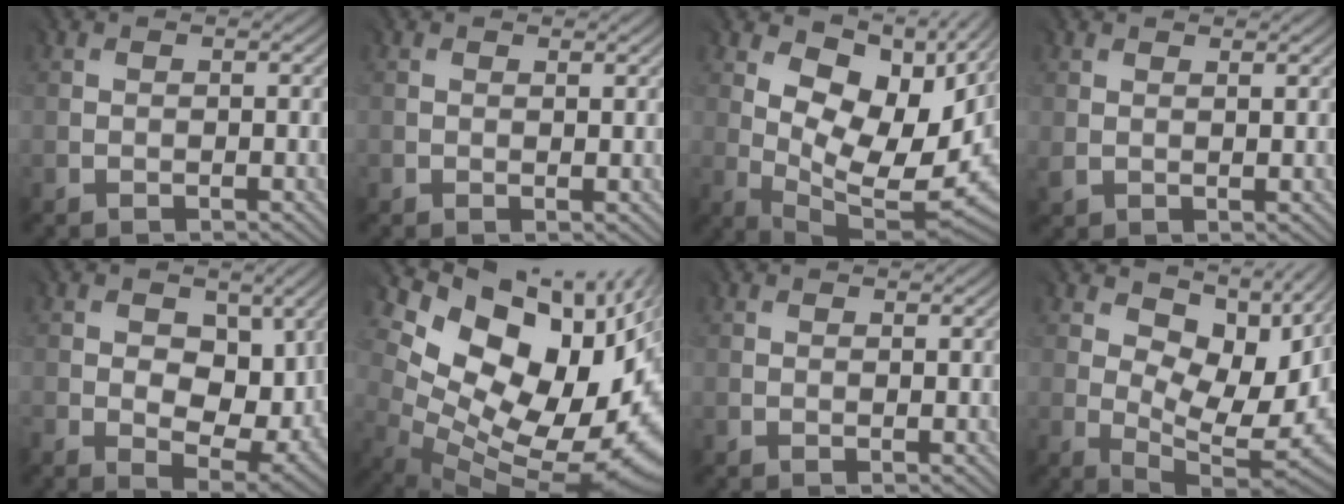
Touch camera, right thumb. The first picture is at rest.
{"total": 0.8, "force": [0.6, 0.4, 0.4], "torque": [-0.009, -0.003, 0.013]}
{"total": 15.4, "force": [4.6, 8.0, 12.3], "torque": [-0.201, 0.003, 0.100]}
{"total": 1.5, "force": [1.1, 0.6, 0.8], "torque": [-0.024, -0.002, 0.024]}
{"total": 8.6, "force": [0.4, 5.6, 6.5], "torque": [-0.126, -0.017, 0.016]}
{"total": 16.0, "force": [3.3, 10.2, 11.9], "torque": [-0.173, -0.034, 0.105]}
{"total": 0.6, "force": [0.4, 0.2, 0.3], "torque": [-0.008, -0.002, 0.010]}
{"total": 14.6, "force": [3.0, 8.7, 11.3], "torque": [-0.168, -0.007, 0.079]}